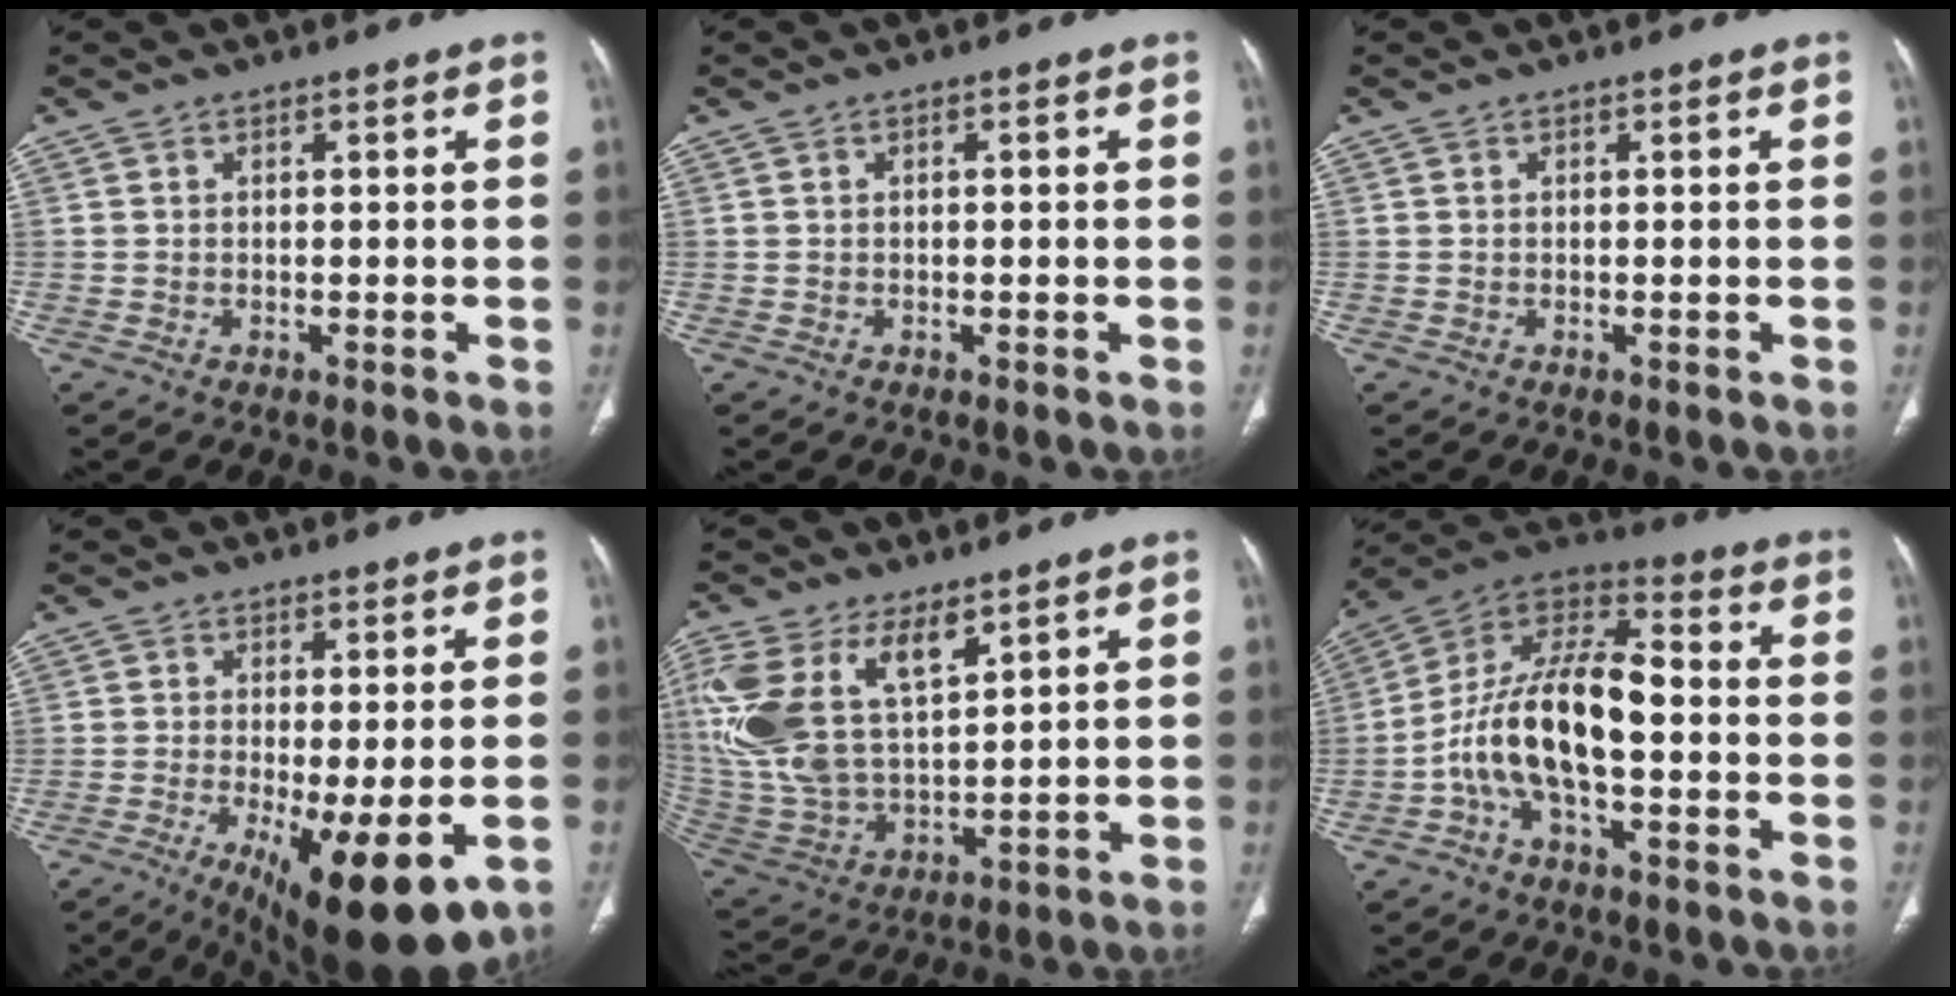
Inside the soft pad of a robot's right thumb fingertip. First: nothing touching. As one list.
[{"total": 0.7, "force": [0.0, 0.2, 0.6], "torque": [-0.014, 0.001, 0.002]}, {"total": 0.0}, {"total": 14.7, "force": [-5.3, 4.4, 13.0], "torque": [-0.174, -0.021, -0.068]}, {"total": 18.4, "force": [8.5, 9.2, 13.4], "torque": [-0.282, -0.023, 0.178]}, {"total": 16.7, "force": [-3.1, 8.0, 14.4], "torque": [-0.259, 0.051, -0.062]}]